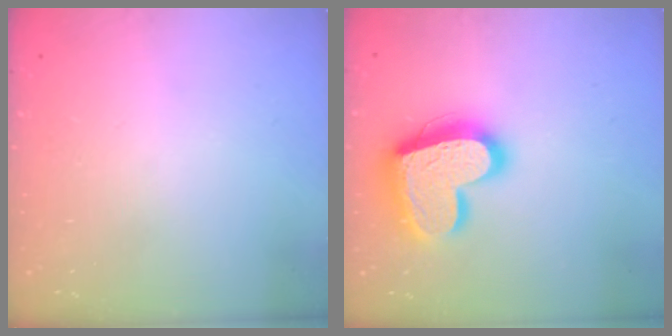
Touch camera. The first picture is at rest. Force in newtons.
{"total": 19.9, "press": 19.9, "slide": 1.1}